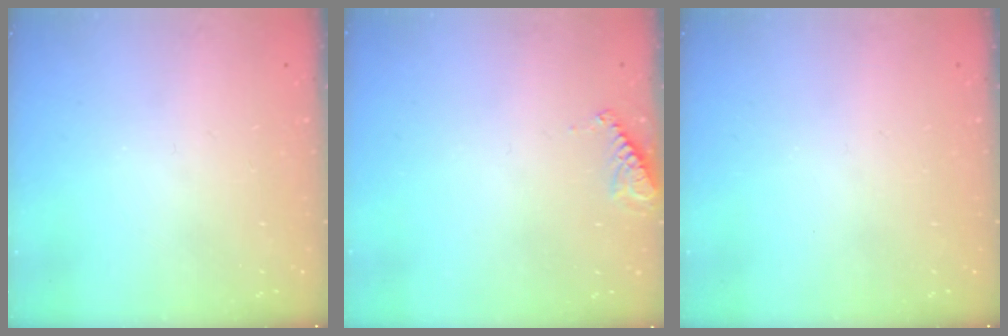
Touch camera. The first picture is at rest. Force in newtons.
{"total": 8.5, "press": 8.5, "slide": 0.6}
{"total": 0.0}